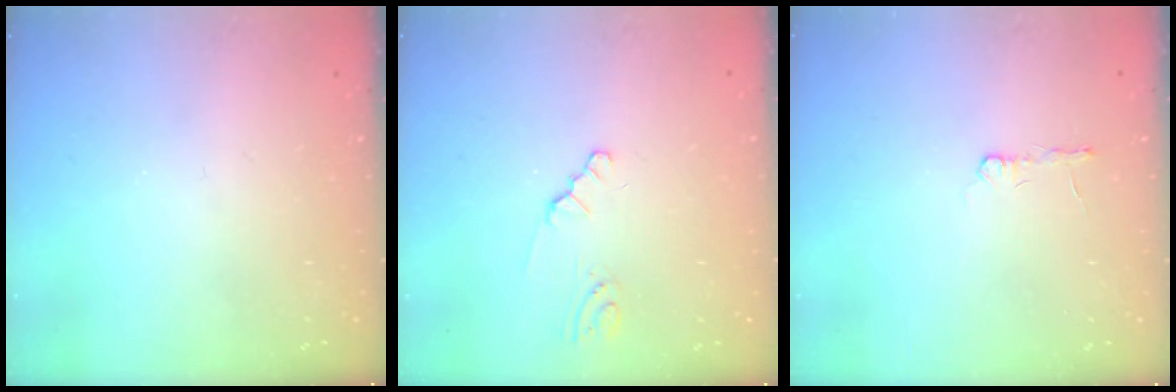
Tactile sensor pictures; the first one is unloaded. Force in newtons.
{"total": 0.9, "press": 0.8, "slide": 0.2}
{"total": 2.7, "press": 2.7, "slide": 0.4}